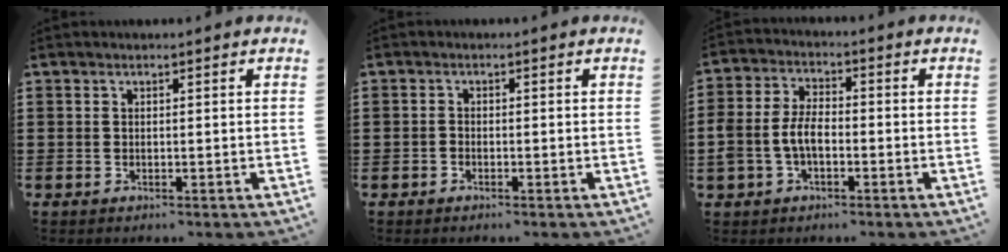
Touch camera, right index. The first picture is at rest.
{"total": 1.0, "force": [-1.0, 0.2, 0.0], "torque": [-0.002, 0.000, -0.021]}
{"total": 5.3, "force": [-1.5, 3.2, 3.9], "torque": [-0.100, -0.001, -0.034]}